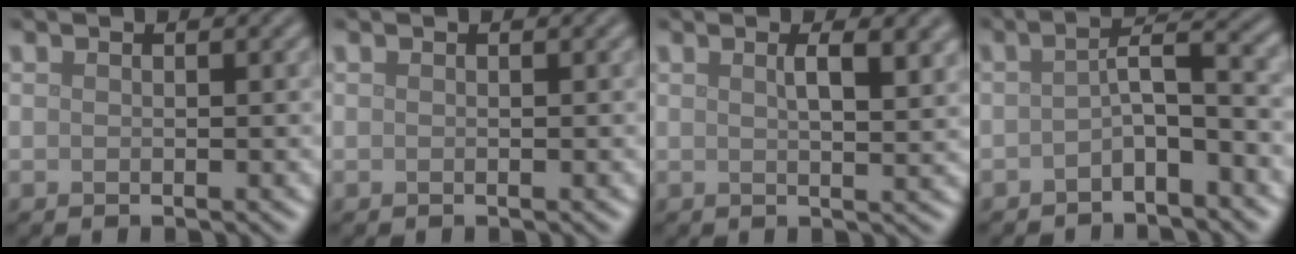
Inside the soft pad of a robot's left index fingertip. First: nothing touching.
{"total": 0.0}
{"total": 3.9, "force": [1.5, 1.2, 3.3], "torque": [-0.043, 0.005, 0.023]}
{"total": 3.6, "force": [-1.4, 1.0, 3.2], "torque": [-0.053, 0.014, -0.033]}